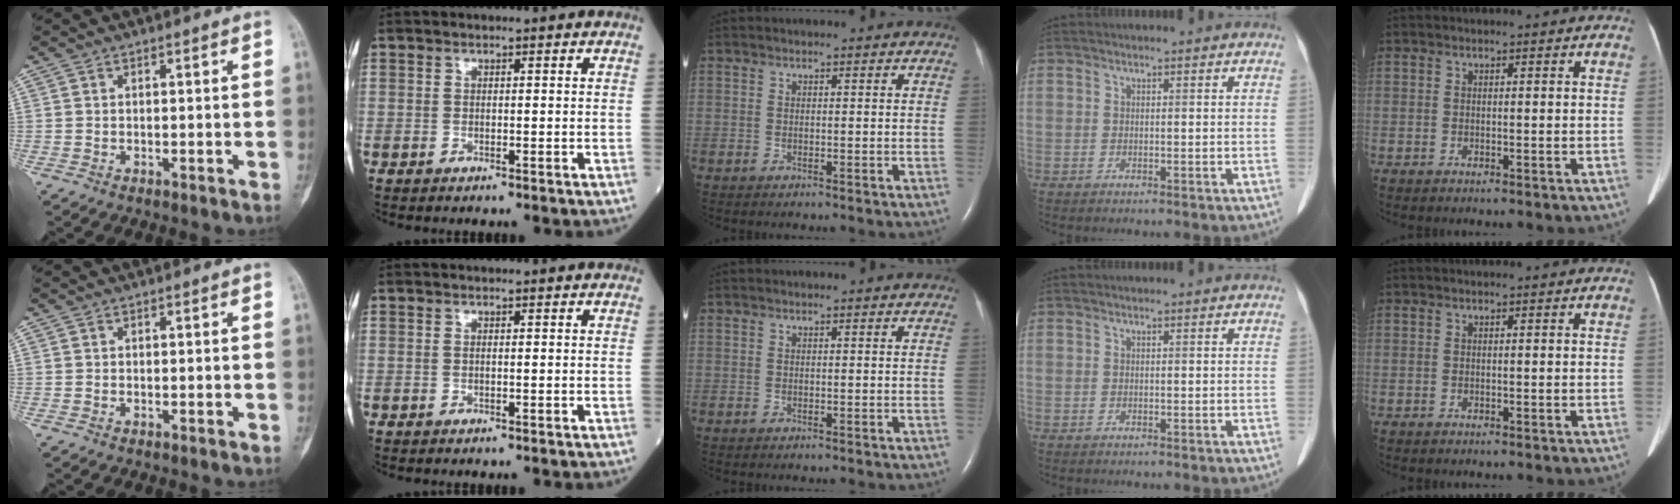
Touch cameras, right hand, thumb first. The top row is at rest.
{}